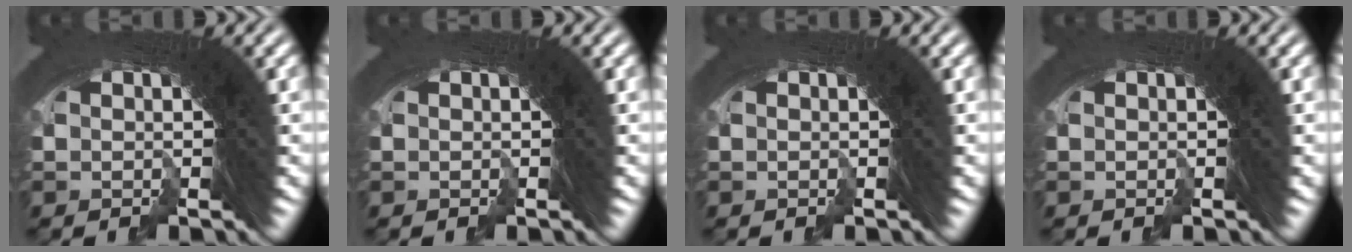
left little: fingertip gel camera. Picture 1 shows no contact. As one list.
[{"total": 0.0}, {"total": 0.0}, {"total": 0.0}]